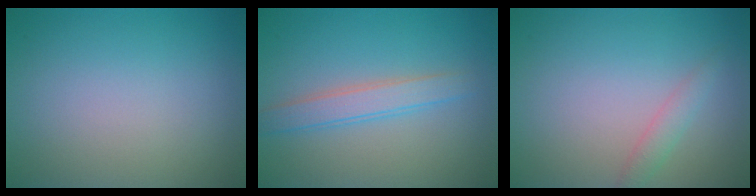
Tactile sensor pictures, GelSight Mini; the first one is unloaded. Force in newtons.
{"total": 2.6, "press": 2.6, "slide": 0.0}
{"total": 1.5, "press": 1.5, "slide": 0.0}